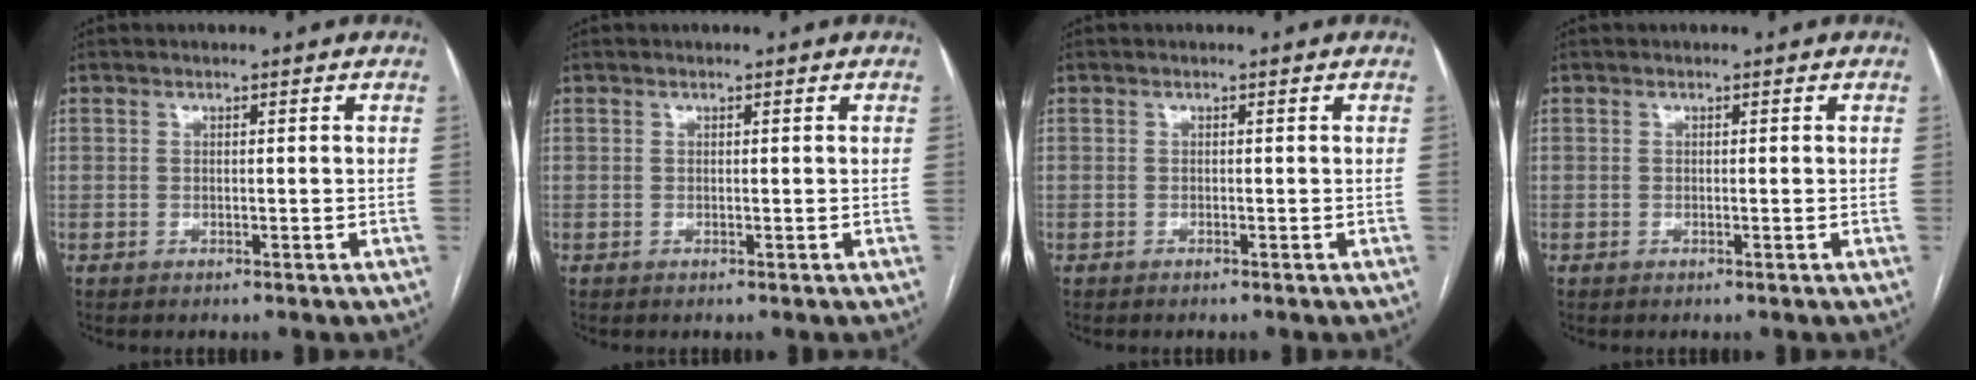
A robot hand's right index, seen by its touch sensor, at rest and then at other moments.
{"total": 0.0}
{"total": 0.0}
{"total": 0.0}